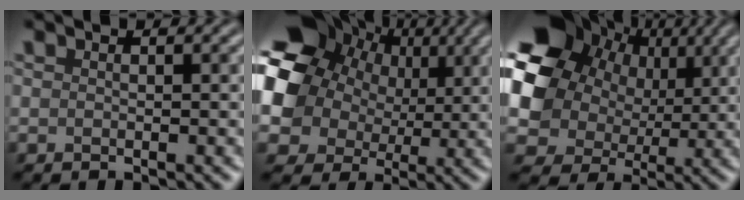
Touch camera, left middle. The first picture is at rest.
{"total": 13.2, "force": [2.9, 11.5, 5.7], "torque": [-0.166, 0.013, 0.056]}
{"total": 11.6, "force": [2.8, 9.9, 5.4], "torque": [-0.137, 0.006, 0.052]}